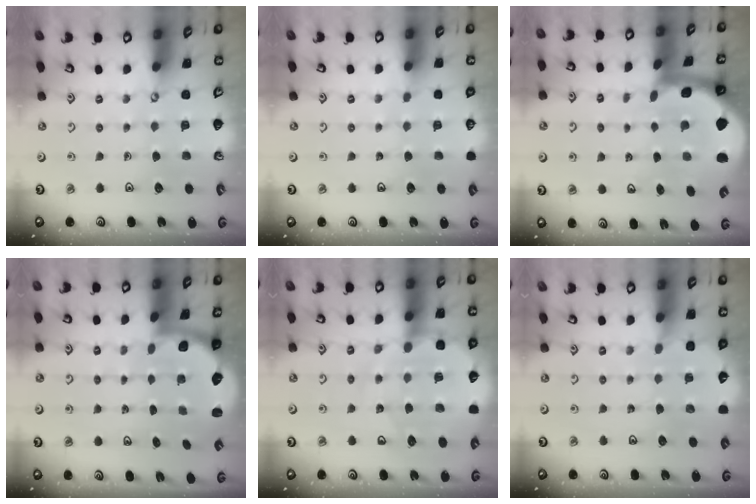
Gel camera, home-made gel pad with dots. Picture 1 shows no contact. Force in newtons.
{"total": 0.0}
{"total": 3.8, "press": 3.7, "slide": 0.6}
{"total": 2.1, "press": 1.9, "slide": 0.8}
{"total": 12.2, "press": 11.8, "slide": 2.9}
{"total": 5.1, "press": 5.1, "slide": 0.6}